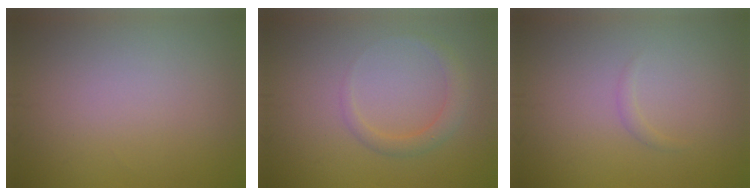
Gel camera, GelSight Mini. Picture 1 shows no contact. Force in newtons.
{"total": 1.9, "press": 1.9, "slide": 0.1}
{"total": 0.6, "press": 0.6, "slide": 0.0}